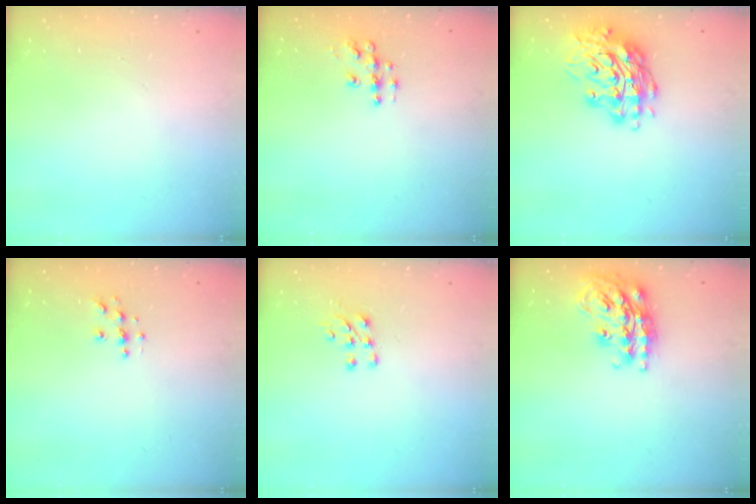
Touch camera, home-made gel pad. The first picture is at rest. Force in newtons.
{"total": 5.9, "press": 5.9, "slide": 0.4}
{"total": 16.6, "press": 16.6, "slide": 1.6}
{"total": 4.6, "press": 4.6, "slide": 0.5}
{"total": 6.5, "press": 6.4, "slide": 0.7}
{"total": 19.4, "press": 19.4, "slide": 1.4}